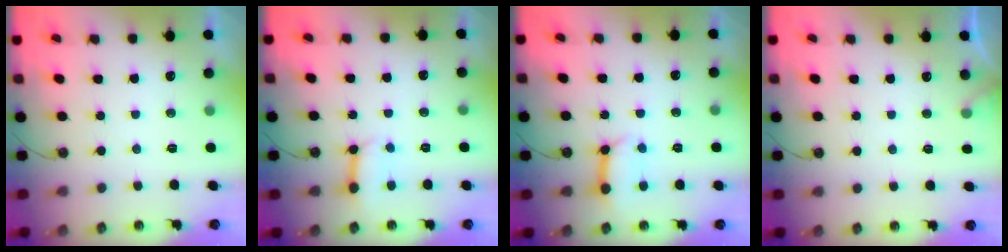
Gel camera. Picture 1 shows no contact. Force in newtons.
{"total": 6.2, "press": 6.1, "slide": 0.8}
{"total": 9.6, "press": 9.5, "slide": 1.2}
{"total": 4.3, "press": 4.3, "slide": 0.3}